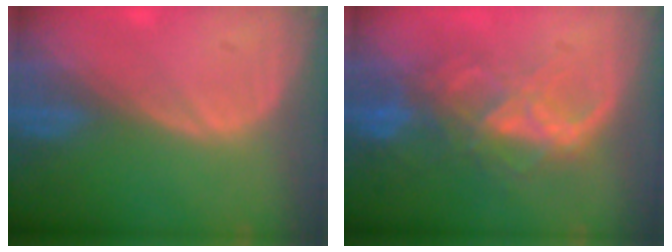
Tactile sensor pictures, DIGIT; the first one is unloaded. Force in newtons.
{"total": 8.7, "press": 7.4, "slide": 4.6}